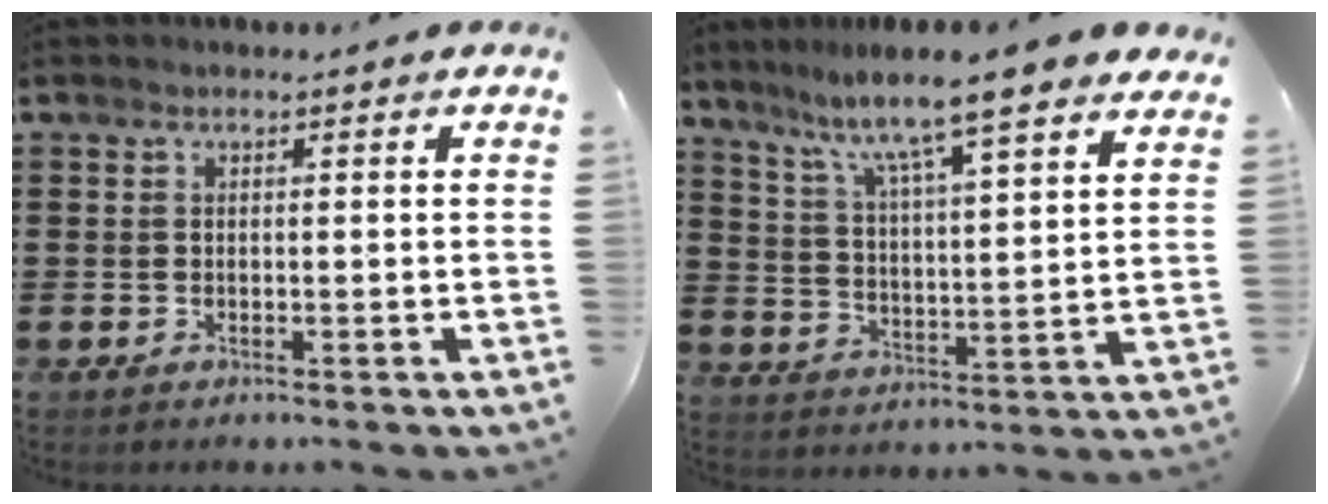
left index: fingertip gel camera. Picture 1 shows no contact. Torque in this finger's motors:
{"motor_torque": [2.07, -0.07, 0.83, 0.21]}